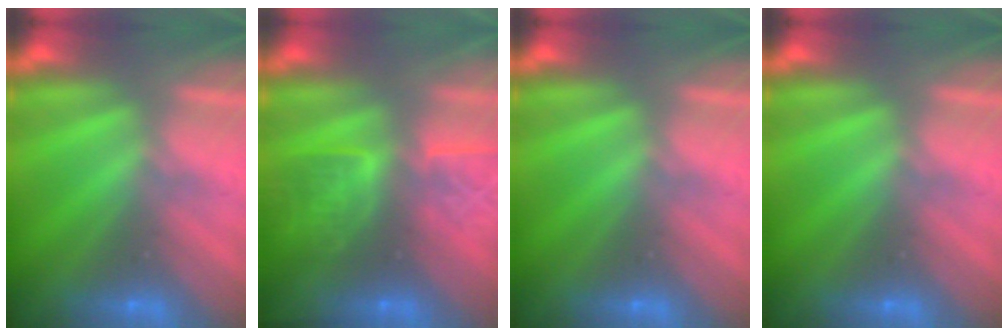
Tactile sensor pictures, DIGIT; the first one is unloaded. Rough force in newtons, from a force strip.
{"total": 6.4}
{"total": 0.0}
{"total": 0.0}